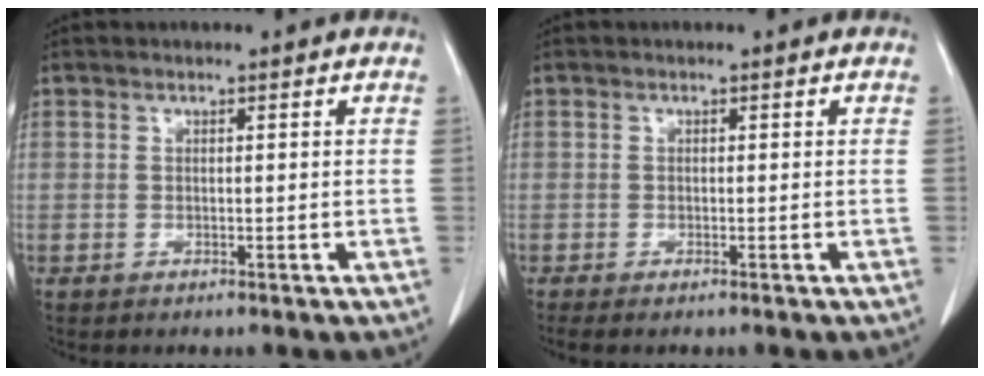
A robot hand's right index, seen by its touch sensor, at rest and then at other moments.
{"total": 0.7, "force": [-0.5, 0.1, 0.5], "torque": [-0.012, -0.002, -0.010]}